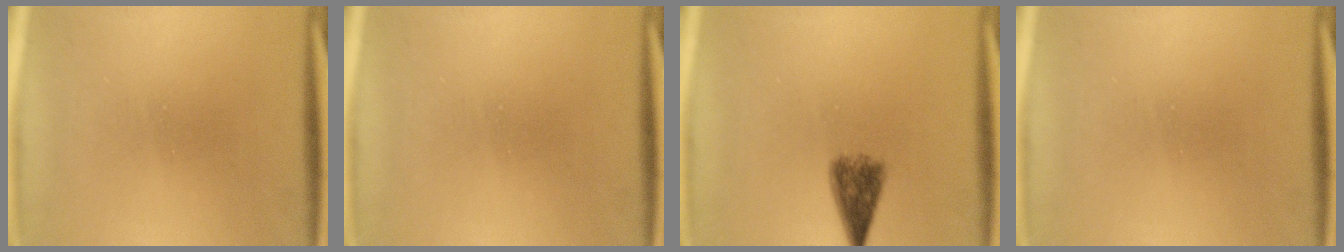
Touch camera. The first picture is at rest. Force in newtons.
{"total": 0.0}
{"total": 4.8}
{"total": 0.0}